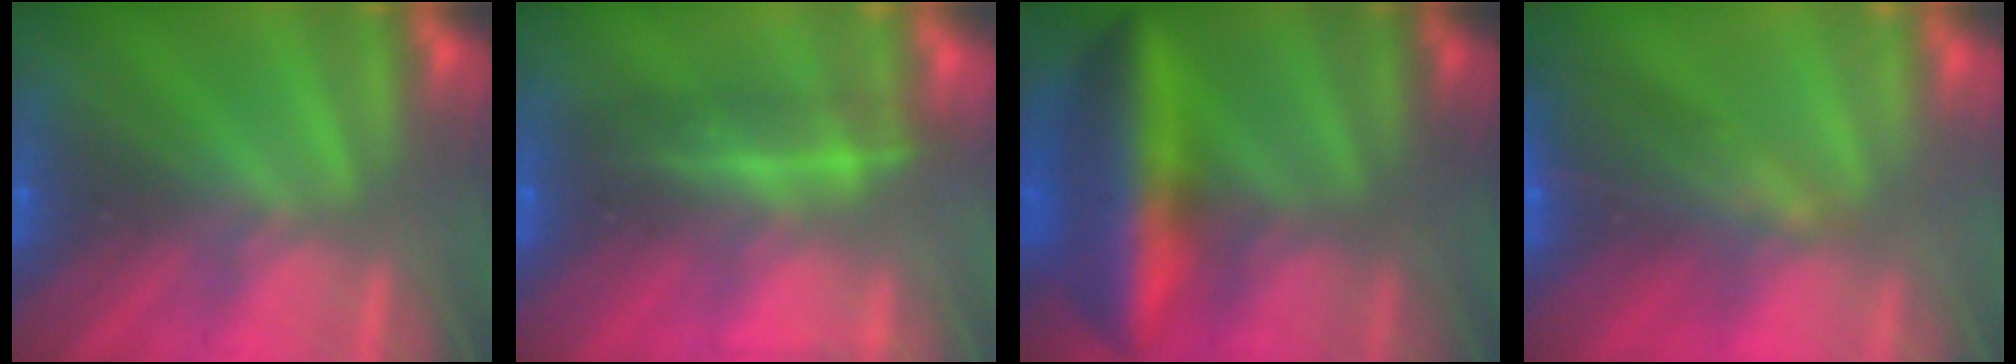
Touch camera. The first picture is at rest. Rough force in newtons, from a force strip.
{"total": 2.1}
{"total": 5.5}
{"total": 11.5}